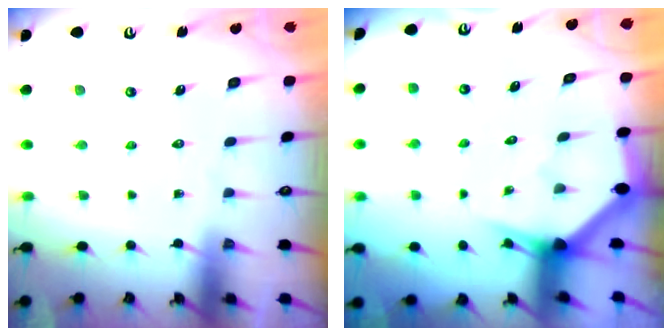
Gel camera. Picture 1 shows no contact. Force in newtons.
{"total": 2.8, "press": 2.8, "slide": 0.1}